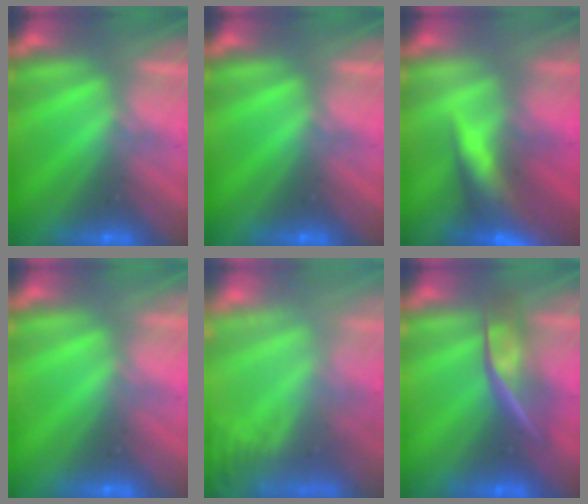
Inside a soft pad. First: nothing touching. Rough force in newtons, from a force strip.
{"total": 0.0}
{"total": 7.8}
{"total": 1.5}
{"total": 5.6}
{"total": 2.4}